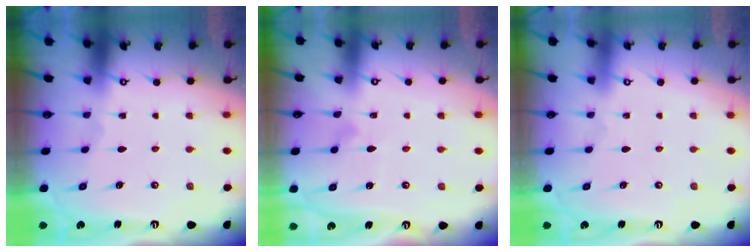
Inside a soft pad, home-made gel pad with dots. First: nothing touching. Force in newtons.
{"total": 5.2, "press": 5.2, "slide": 0.3}
{"total": 3.8, "press": 3.8, "slide": 0.1}